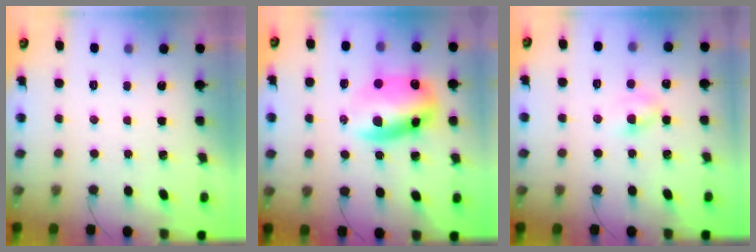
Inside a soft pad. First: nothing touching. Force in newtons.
{"total": 13.5, "press": 13.1, "slide": 3.3}
{"total": 2.9, "press": 2.7, "slide": 1.1}